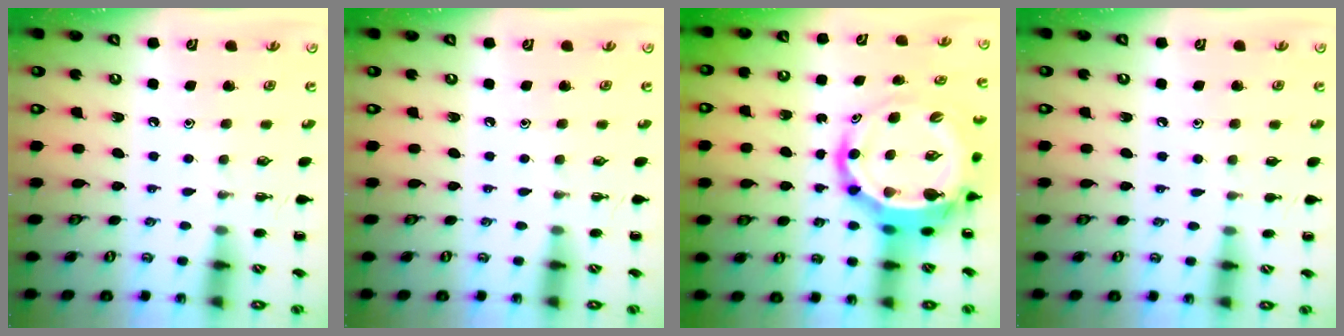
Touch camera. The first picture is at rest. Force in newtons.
{"total": 0.0}
{"total": 9.8, "press": 9.4, "slide": 2.8}
{"total": 2.9, "press": 2.6, "slide": 1.2}